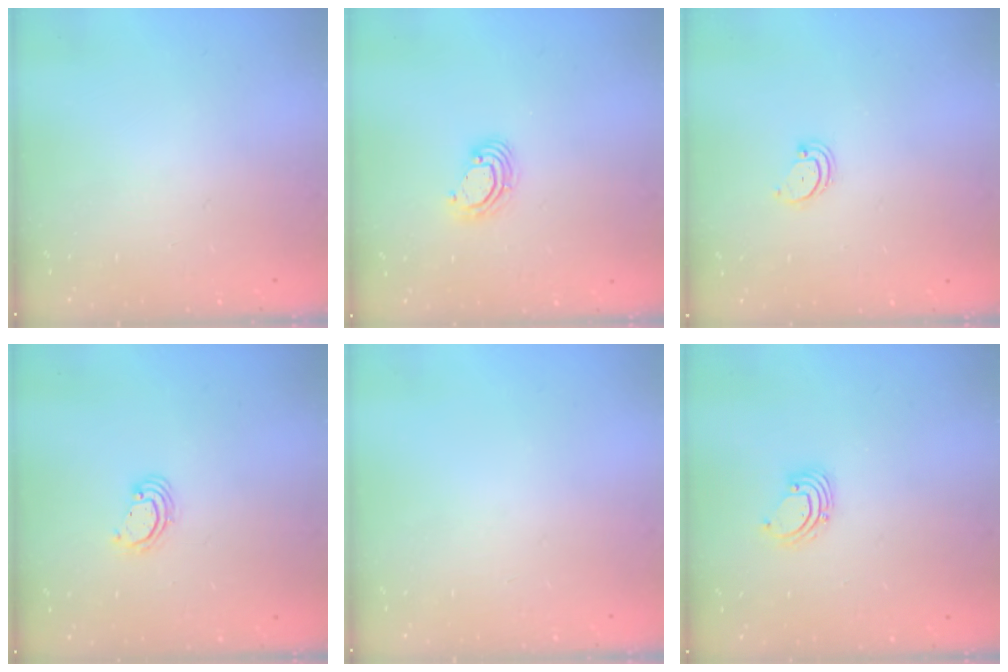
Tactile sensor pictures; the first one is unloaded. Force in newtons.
{"total": 6.1, "press": 6.1, "slide": 0.5}
{"total": 2.2, "press": 2.2, "slide": 0.3}
{"total": 2.6, "press": 2.6, "slide": 0.1}
{"total": 0.0}
{"total": 2.2, "press": 2.2, "slide": 0.2}